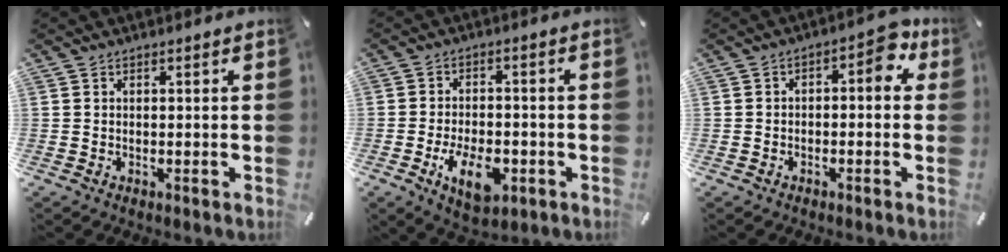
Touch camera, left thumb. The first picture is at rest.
{"total": 9.7, "force": [-3.6, 5.6, 7.0], "torque": [-0.128, 0.000, -0.065]}
{"total": 5.2, "force": [0.2, 3.0, 4.2], "torque": [-0.059, 0.003, -0.006]}